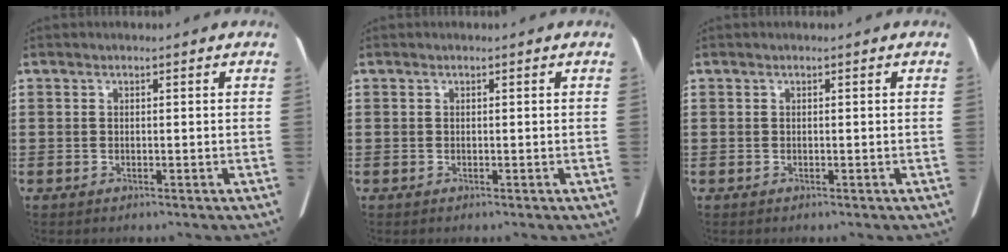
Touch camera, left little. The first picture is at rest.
{"total": 0.0}
{"total": 0.0}